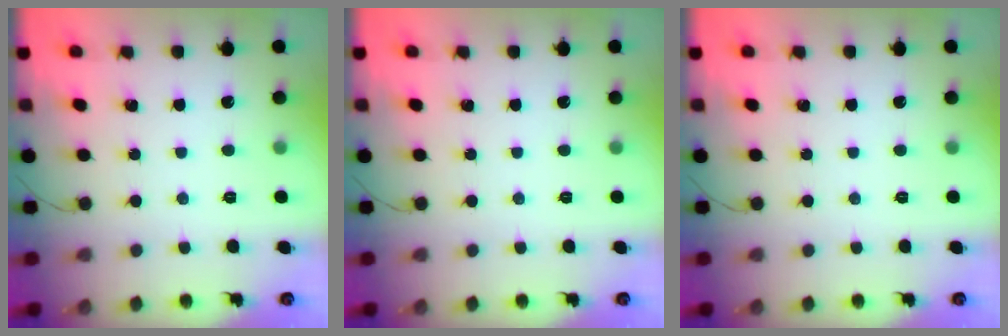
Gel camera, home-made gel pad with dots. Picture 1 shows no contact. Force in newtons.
{"total": 0.0}
{"total": 0.0}